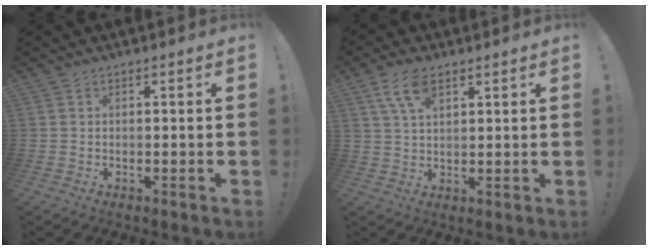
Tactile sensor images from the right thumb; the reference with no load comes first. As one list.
[{"total": 7.7, "force": [4.2, 3.6, 5.4], "torque": [-0.097, -0.008, 0.078]}]